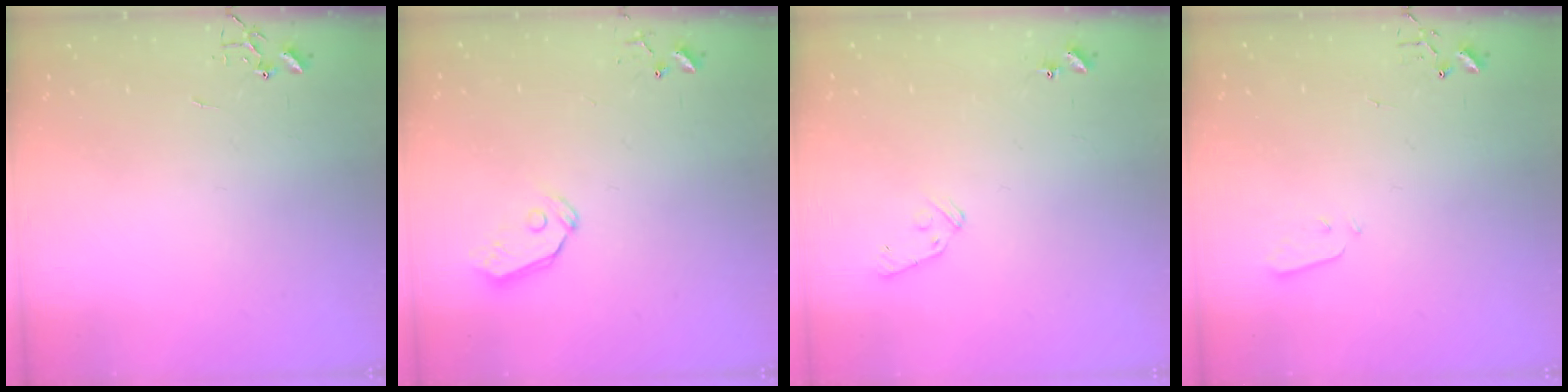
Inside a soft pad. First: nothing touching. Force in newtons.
{"total": 5.3, "press": 5.3, "slide": 0.2}
{"total": 8.0, "press": 7.9, "slide": 0.7}
{"total": 3.2, "press": 3.1, "slide": 0.7}